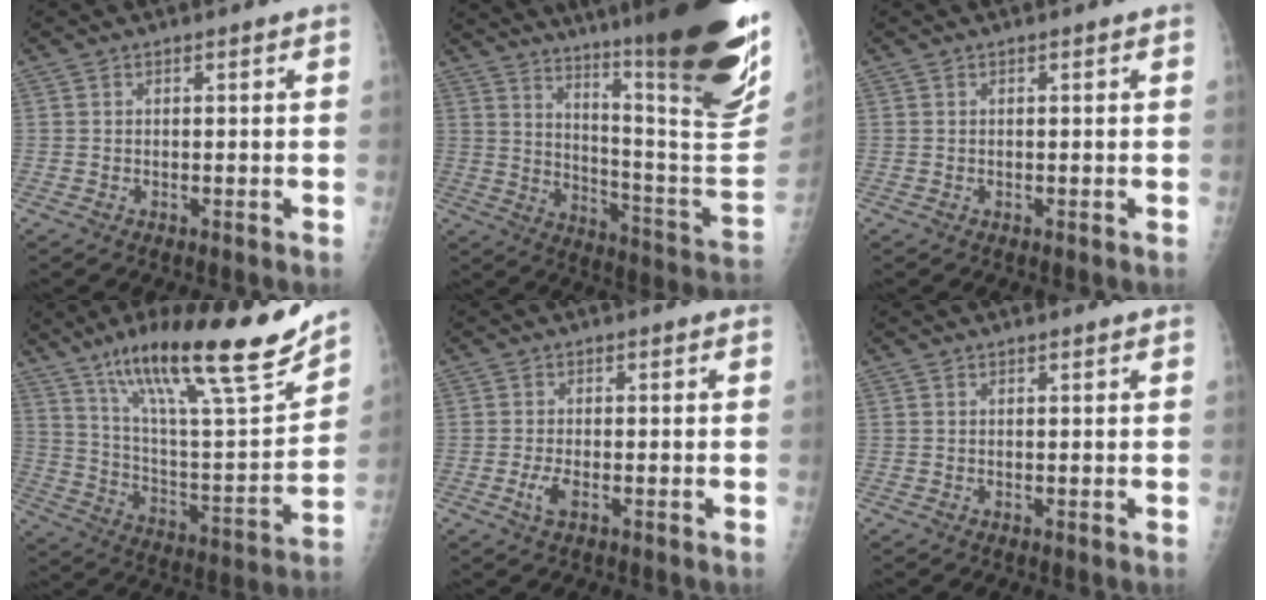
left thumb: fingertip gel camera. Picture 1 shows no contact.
{"total": 32.9, "force": [21.0, 4.3, 25.0], "torque": [-0.290, -0.105, 0.305]}
{"total": 0.0}
{"total": 26.7, "force": [18.2, 5.0, 18.9], "torque": [-0.284, -0.061, 0.309]}
{"total": 2.5, "force": [-0.8, 1.0, 2.1], "torque": [-0.051, -0.004, -0.017]}
{"total": 0.5, "force": [0.5, 0.1, 0.2], "torque": [-0.005, -0.002, 0.007]}